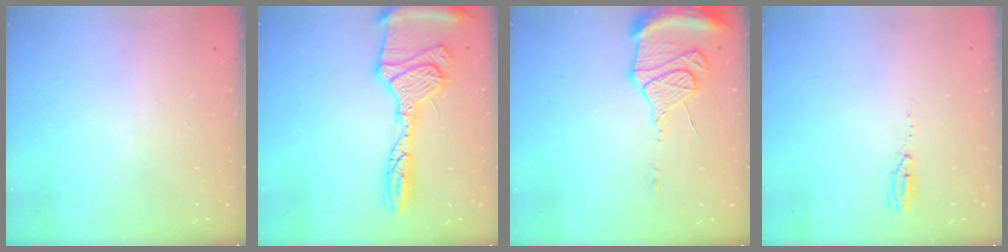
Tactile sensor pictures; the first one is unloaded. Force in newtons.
{"total": 20.7, "press": 20.5, "slide": 2.4}
{"total": 15.9, "press": 15.8, "slide": 1.9}
{"total": 3.5, "press": 3.1, "slide": 1.6}